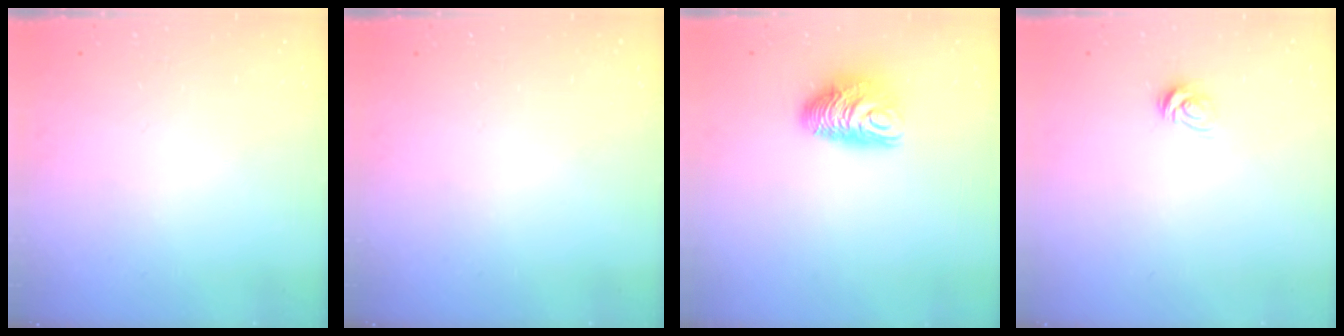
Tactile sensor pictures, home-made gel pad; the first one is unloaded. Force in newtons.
{"total": 0.0}
{"total": 9.6, "press": 9.6, "slide": 0.3}
{"total": 5.1, "press": 5.1, "slide": 0.4}